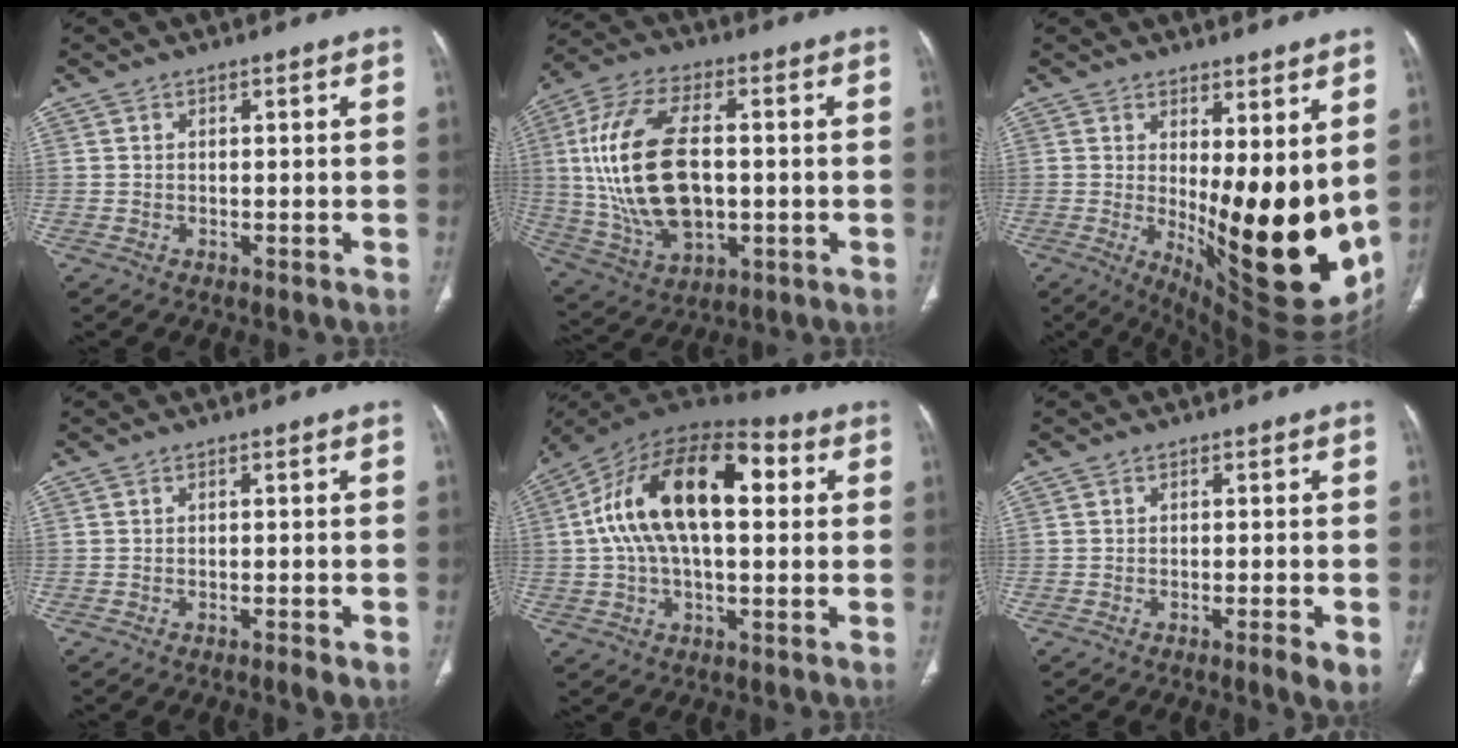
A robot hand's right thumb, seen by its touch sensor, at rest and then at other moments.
{"total": 21.2, "force": [0.8, 11.5, 17.8], "torque": [-0.360, 0.004, 0.025]}
{"total": 20.4, "force": [0.6, 7.4, 19.1], "torque": [-0.243, -0.050, 0.034]}
{"total": 1.7, "force": [-1.0, 0.3, 1.4], "torque": [-0.029, 0.002, -0.012]}
{"total": 21.5, "force": [3.8, 11.0, 18.1], "torque": [-0.312, 0.036, 0.051]}
{"total": 3.4, "force": [-1.3, 0.4, 3.1], "torque": [-0.050, -0.005, -0.020]}